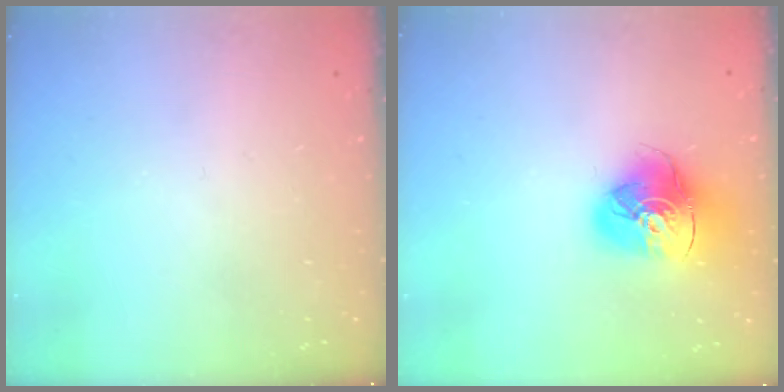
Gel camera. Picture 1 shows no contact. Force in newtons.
{"total": 15.7, "press": 15.6, "slide": 1.9}